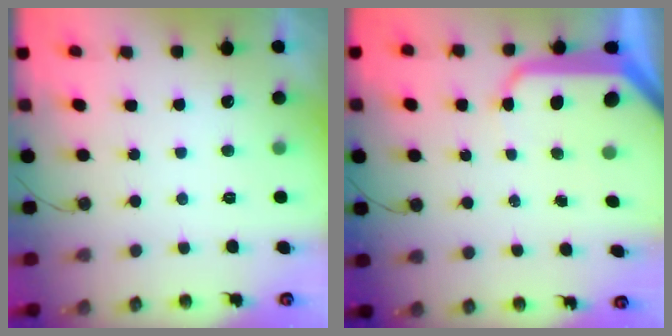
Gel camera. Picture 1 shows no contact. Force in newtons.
{"total": 13.8, "press": 13.7, "slide": 1.6}